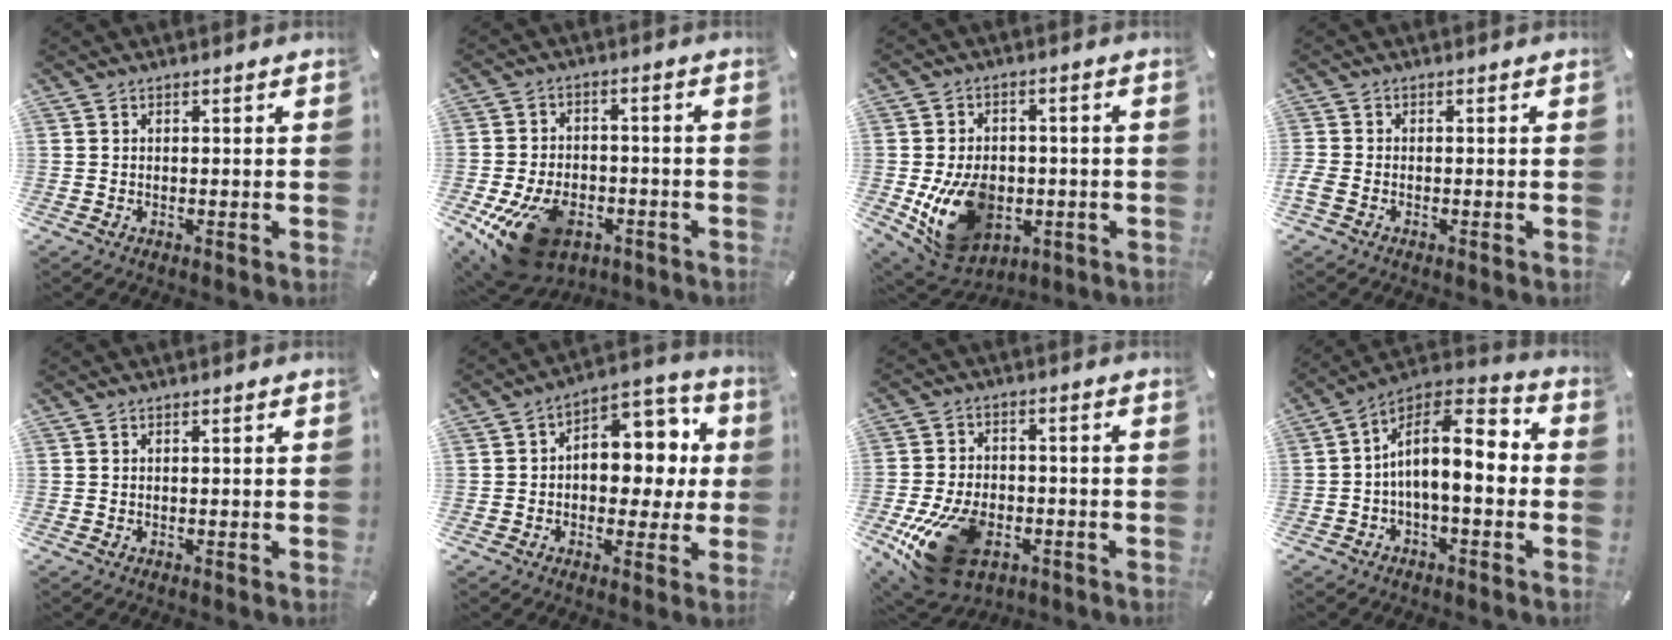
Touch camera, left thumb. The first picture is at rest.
{"total": 15.1, "force": [-7.4, 9.2, 9.4], "torque": [-0.173, 0.038, -0.120]}
{"total": 15.7, "force": [-3.4, 11.6, 10.0], "torque": [-0.201, 0.002, -0.053]}
{"total": 1.7, "force": [-1.0, 0.8, 1.2], "torque": [-0.027, -0.001, -0.019]}
{"total": 0.0}
{"total": 10.6, "force": [1.6, 8.1, 6.6], "torque": [-0.066, -0.021, 0.027]}
{"total": 18.3, "force": [-7.3, 11.6, 12.2], "torque": [-0.219, 0.030, -0.112]}
{"total": 12.2, "force": [-0.1, 5.9, 10.6], "torque": [-0.175, -0.009, -0.005]}